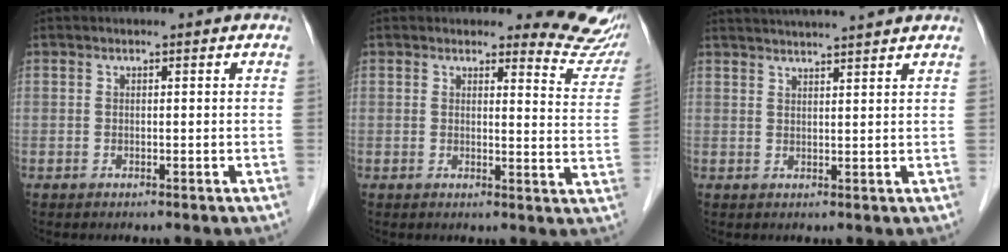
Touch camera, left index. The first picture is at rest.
{"total": 7.8, "force": [7.4, 2.2, 1.2], "torque": [0.012, -0.048, 0.054]}
{"total": 11.0, "force": [10.1, -0.4, 4.3], "torque": [-0.072, 0.028, 0.135]}